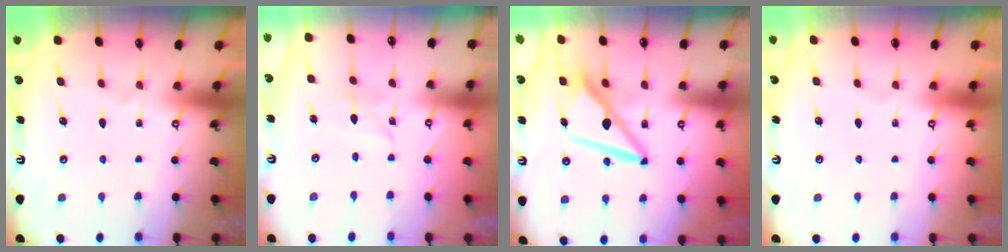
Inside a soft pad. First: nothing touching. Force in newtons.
{"total": 2.7, "press": 2.7, "slide": 0.3}
{"total": 9.3, "press": 9.3, "slide": 0.5}
{"total": 0.0}